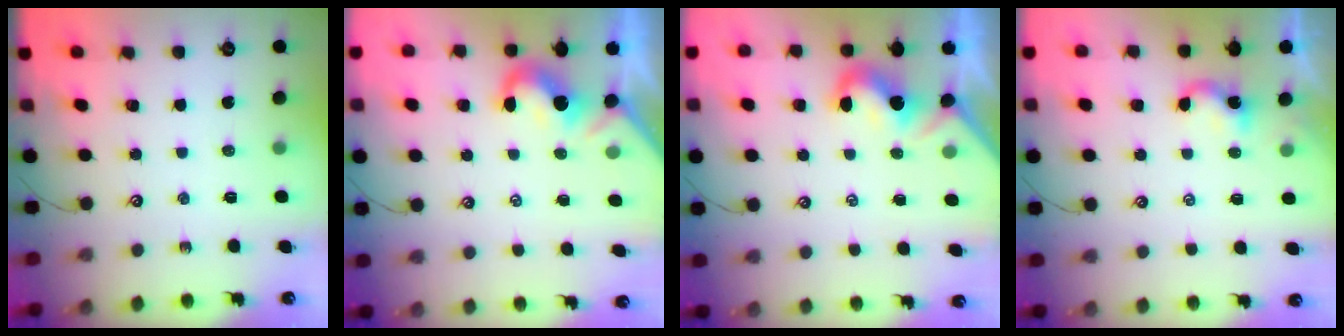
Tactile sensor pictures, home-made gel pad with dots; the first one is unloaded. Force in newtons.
{"total": 1.5, "press": 1.2, "slide": 0.9}
{"total": 1.9, "press": 1.8, "slide": 0.6}
{"total": 2.1, "press": 2.1, "slide": 0.4}